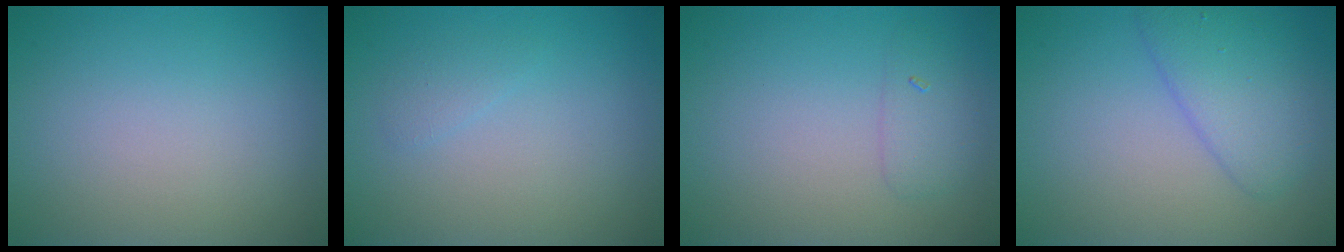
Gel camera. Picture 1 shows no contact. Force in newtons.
{"total": 0.9, "press": 0.9, "slide": 0.1}
{"total": 1.5, "press": 1.5, "slide": 0.0}
{"total": 3.7, "press": 3.7, "slide": 0.1}